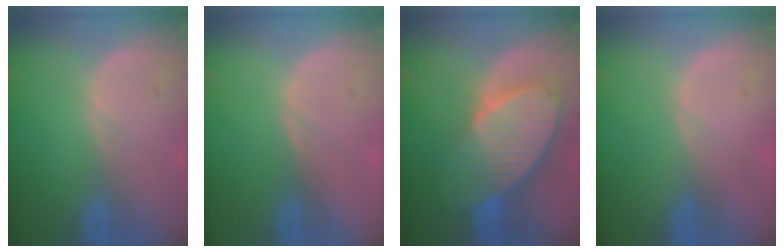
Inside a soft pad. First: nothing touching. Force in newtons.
{"total": 0.0}
{"total": 10.3, "press": 9.0, "slide": 5.0}
{"total": 0.0}